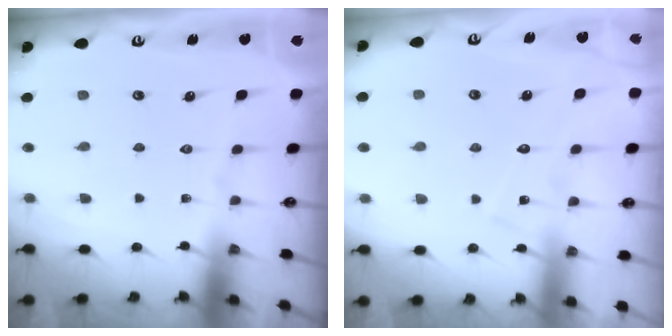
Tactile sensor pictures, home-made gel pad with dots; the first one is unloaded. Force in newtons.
{"total": 8.6, "press": 8.6, "slide": 0.3}